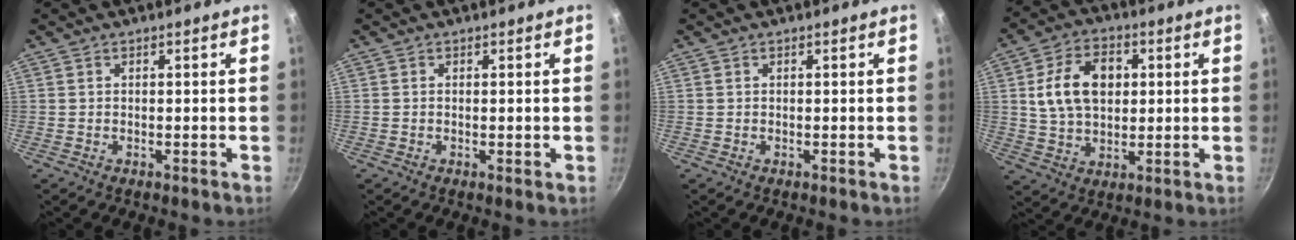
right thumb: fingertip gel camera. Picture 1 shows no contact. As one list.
[{"total": 0.8, "force": [-0.1, 0.1, 0.8], "torque": [-0.014, -0.002, -0.002]}, {"total": 0.0}, {"total": 12.7, "force": [2.4, 8.8, 8.9], "torque": [-0.134, 0.004, 0.038]}]